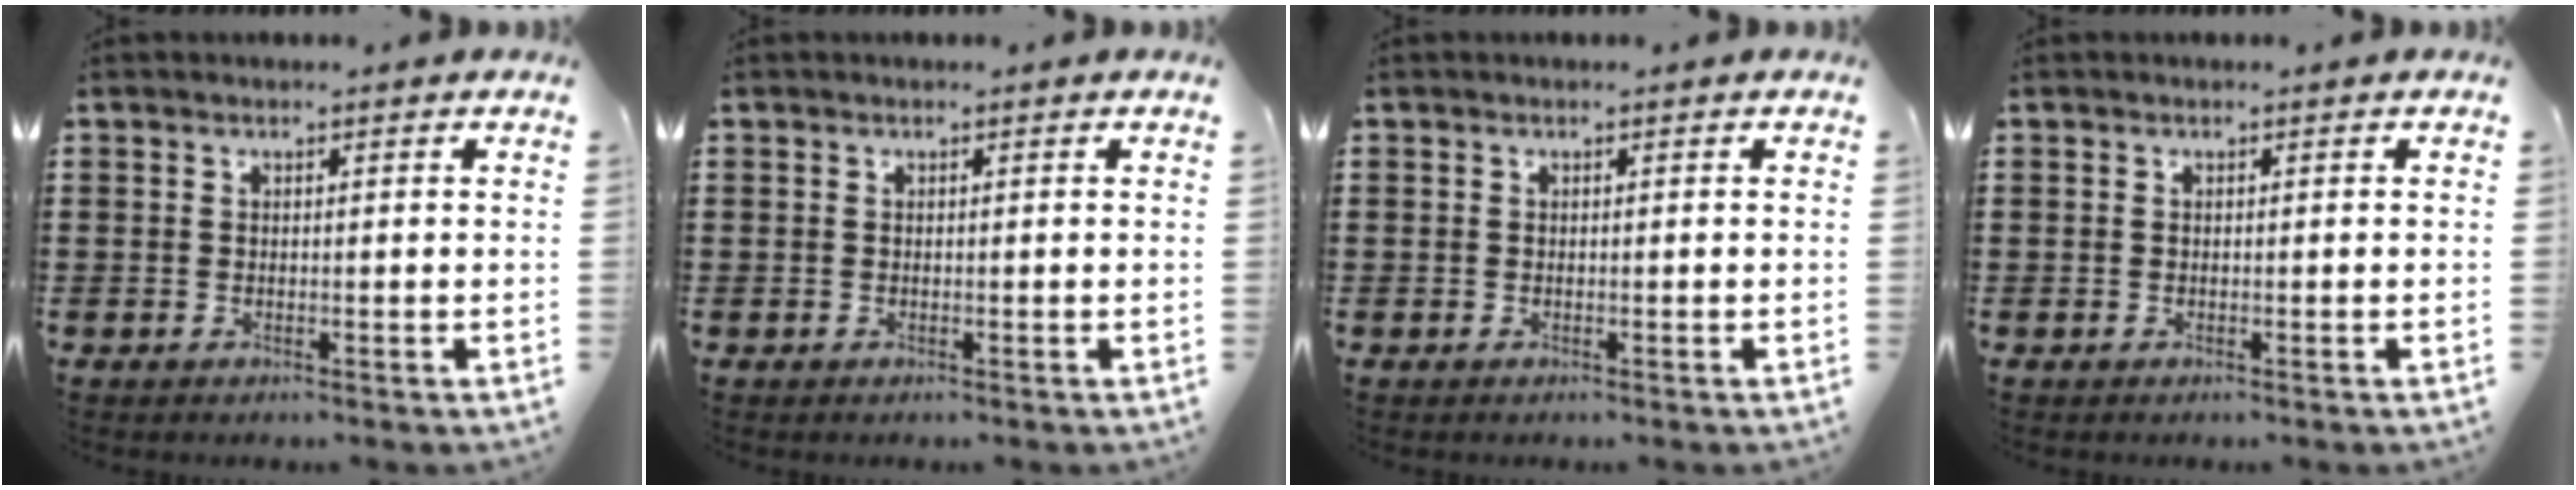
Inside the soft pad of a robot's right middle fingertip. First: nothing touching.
{"total": 0.0}
{"total": 0.0}
{"total": 0.0}